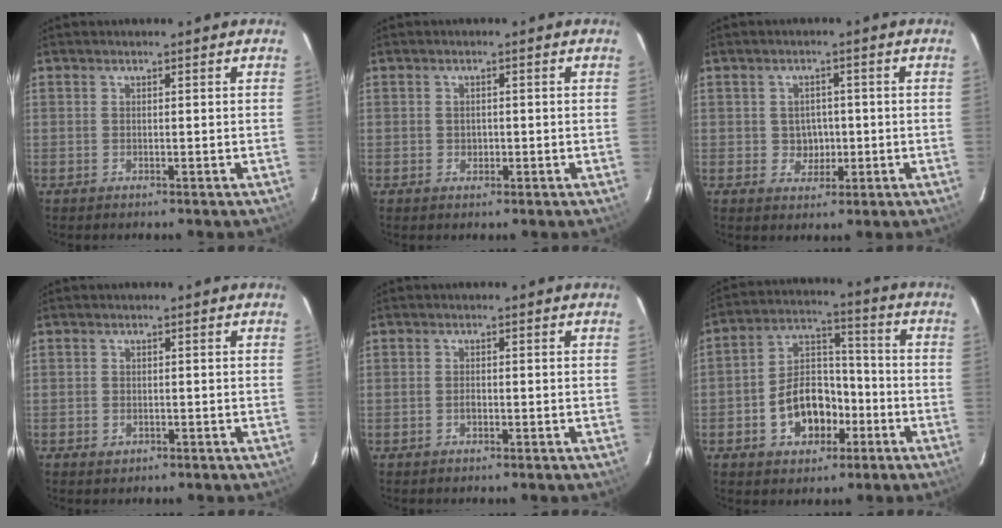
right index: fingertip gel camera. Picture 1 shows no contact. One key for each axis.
{"total": 1.5, "fx": -0.2, "fy": 1.3, "fz": 0.6, "tx": -0.008, "ty": 0.003, "tz": -0.003}
{"total": 3.8, "fx": -0.3, "fy": 3.6, "fz": 1.2, "tx": -0.025, "ty": 0.011, "tz": 0.003}
{"total": 1.8, "fx": -0.8, "fy": 1.4, "fz": 0.6, "tx": -0.011, "ty": -0.001, "tz": -0.011}
{"total": 1.2, "fx": -0.5, "fy": 0.8, "fz": 0.8, "tx": -0.016, "ty": 0.003, "tz": -0.008}
{"total": 12.1, "fx": -4.5, "fy": 8.3, "fz": 7.6, "tx": -0.151, "ty": 0.032, "tz": -0.063}